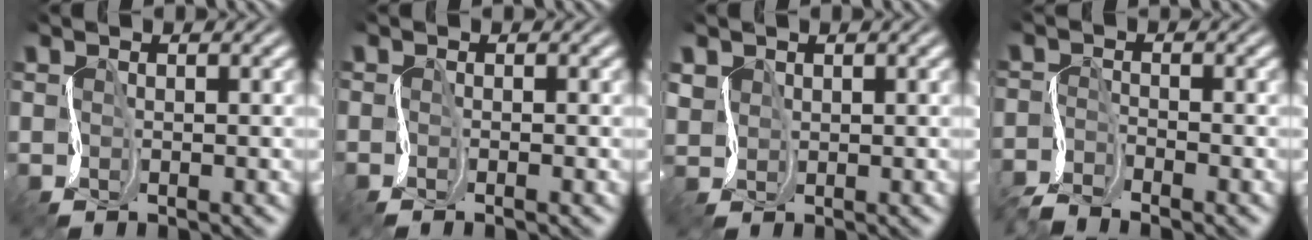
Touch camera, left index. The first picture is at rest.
{"total": 1.0, "force": [-0.9, -0.3, 0.2], "torque": [-0.006, -0.003, -0.024]}
{"total": 1.3, "force": [0.9, 1.0, 0.0], "torque": [-0.014, 0.004, 0.017]}
{"total": 2.9, "force": [-2.9, 0.2, 0.6], "torque": [-0.017, -0.001, -0.068]}